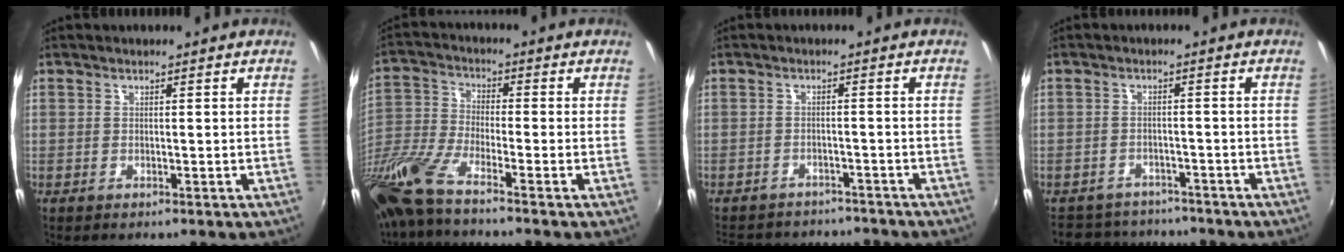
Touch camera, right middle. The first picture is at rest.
{"total": 12.8, "force": [-9.7, 1.4, 8.2], "torque": [-0.189, -0.026, -0.198]}
{"total": 13.1, "force": [-11.4, 4.9, 4.2], "torque": [-0.103, 0.001, -0.158]}
{"total": 8.7, "force": [-7.9, 3.3, 1.7], "torque": [-0.047, 0.007, -0.115]}